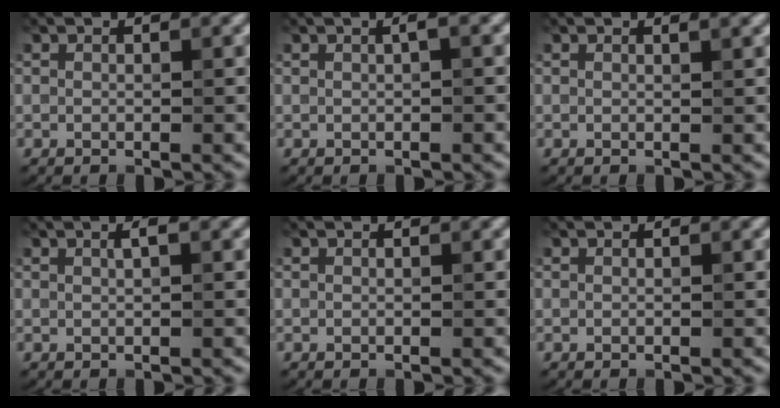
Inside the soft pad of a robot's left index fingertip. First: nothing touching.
{"total": 1.0, "force": [0.2, 0.2, 1.0], "torque": [-0.016, 0.008, 0.002]}
{"total": 0.7, "force": [0.5, 0.2, 0.4], "torque": [-0.001, 0.004, 0.008]}
{"total": 0.8, "force": [0.4, 0.2, 0.7], "torque": [-0.015, 0.004, 0.007]}
{"total": 0.0}
{"total": 0.0}